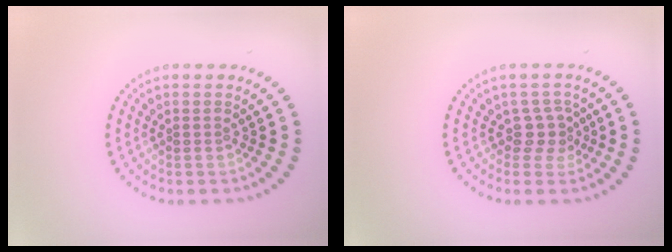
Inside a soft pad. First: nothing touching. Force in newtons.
{"total": 2.0, "press": 1.5, "slide": 1.2}